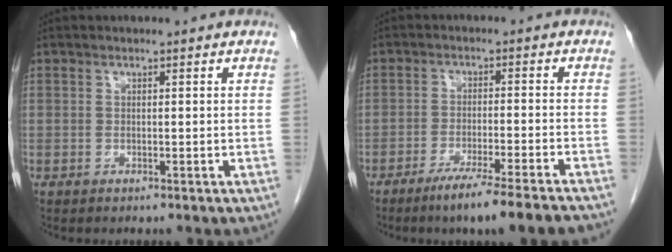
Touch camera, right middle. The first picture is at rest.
{"total": 11.0, "force": [-8.8, -0.7, 6.6], "torque": [-0.085, -0.026, -0.134]}